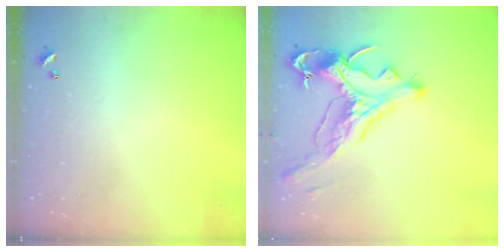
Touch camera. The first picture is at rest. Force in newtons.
{"total": 3.2, "press": 2.8, "slide": 1.6}